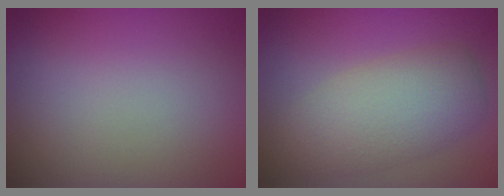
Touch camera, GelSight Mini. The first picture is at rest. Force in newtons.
{"total": 5.5, "press": 5.5, "slide": 0.5}